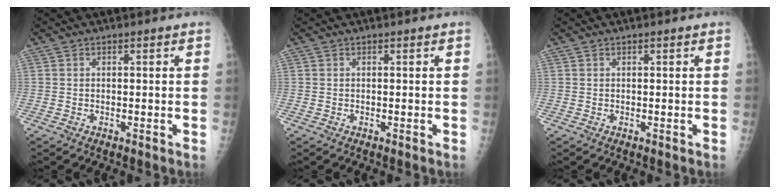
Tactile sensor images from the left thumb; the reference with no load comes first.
{"total": 0.0}
{"total": 0.0}